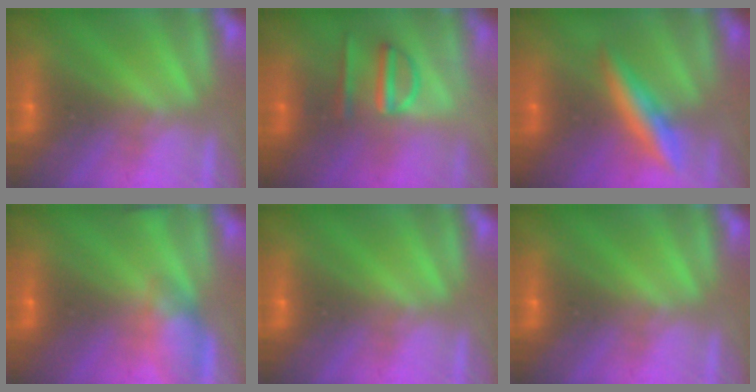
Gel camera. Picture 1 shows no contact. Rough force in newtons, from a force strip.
{"total": 2.9}
{"total": 2.6}
{"total": 4.8}
{"total": 0.0}
{"total": 0.0}